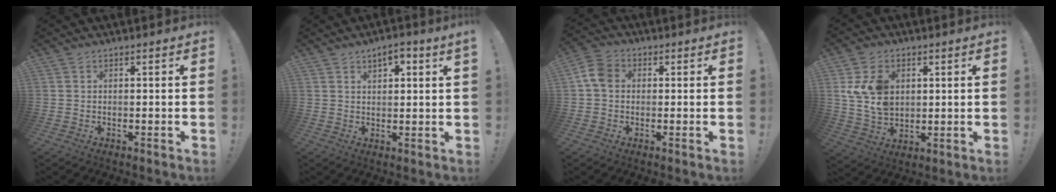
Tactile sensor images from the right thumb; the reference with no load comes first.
{"total": 3.1, "force": [1.9, 0.8, 2.4], "torque": [-0.036, -0.005, 0.029]}
{"total": 7.3, "force": [0.8, 5.5, 4.7], "torque": [-0.092, 0.013, 0.019]}
{"total": 11.2, "force": [3.2, 8.5, 6.5], "torque": [-0.120, -0.007, 0.062]}